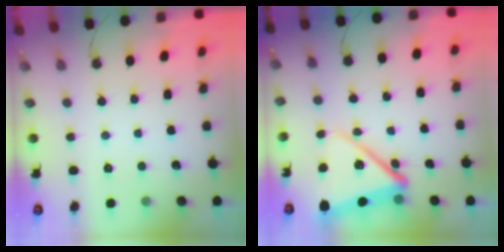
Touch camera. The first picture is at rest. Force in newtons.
{"total": 15.1, "press": 15.0, "slide": 1.5}